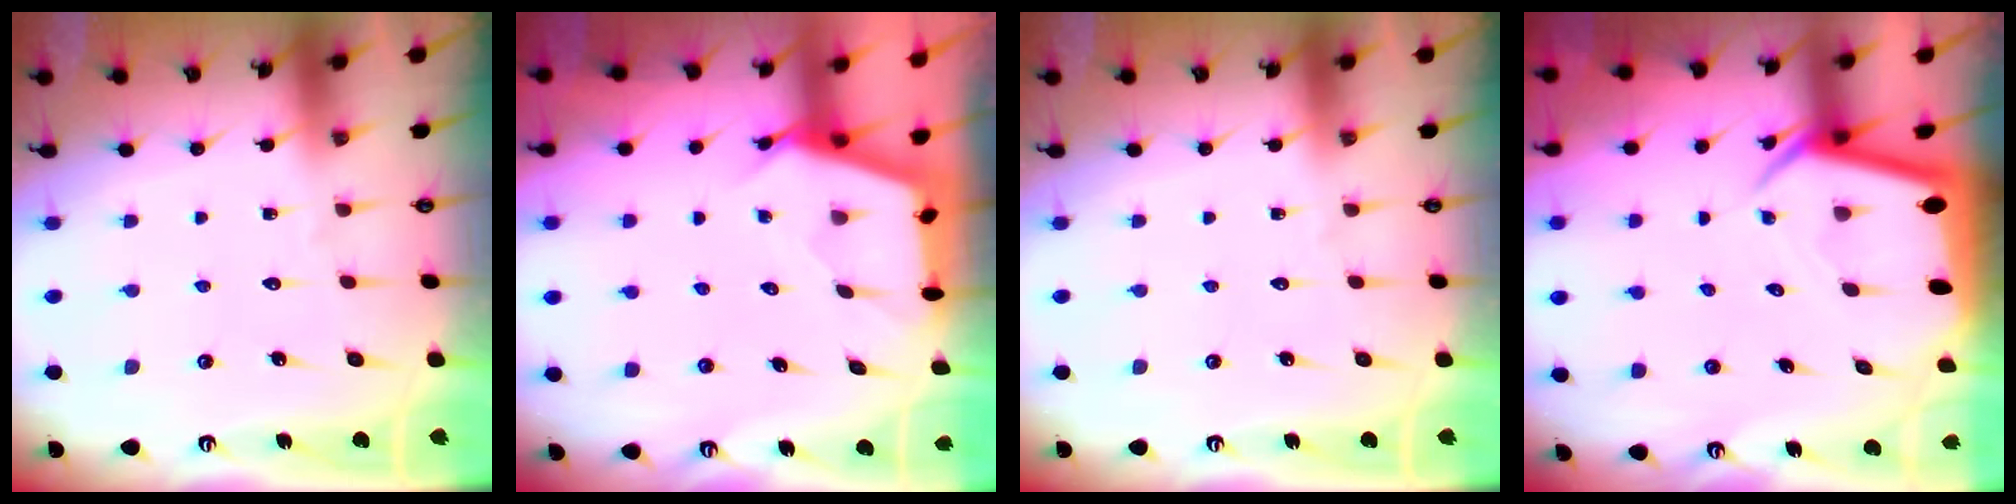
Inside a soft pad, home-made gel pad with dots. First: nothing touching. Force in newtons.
{"total": 2.6, "press": 2.6, "slide": 0.3}
{"total": 0.0}
{"total": 4.0, "press": 3.9, "slide": 0.4}